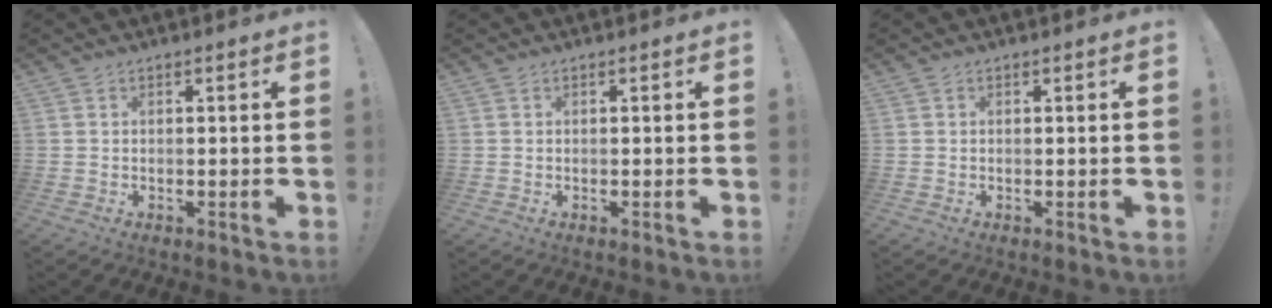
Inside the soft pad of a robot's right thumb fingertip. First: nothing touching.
{"total": 0.0}
{"total": 0.0}